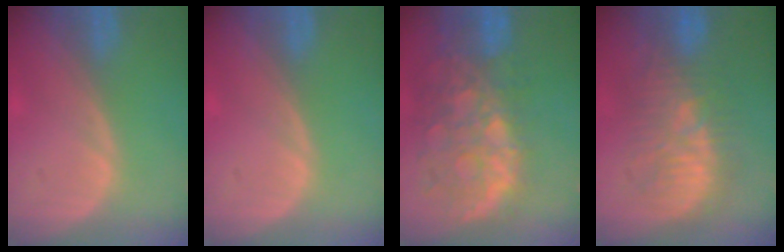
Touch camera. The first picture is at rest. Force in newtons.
{"total": 0.0}
{"total": 12.3, "press": 10.2, "slide": 7.0}
{"total": 9.9, "press": 9.9, "slide": 0.3}